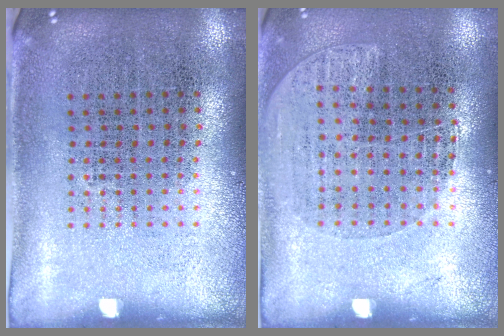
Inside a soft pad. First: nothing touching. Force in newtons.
{"total": 1.1, "press": 0.9, "slide": 0.5}